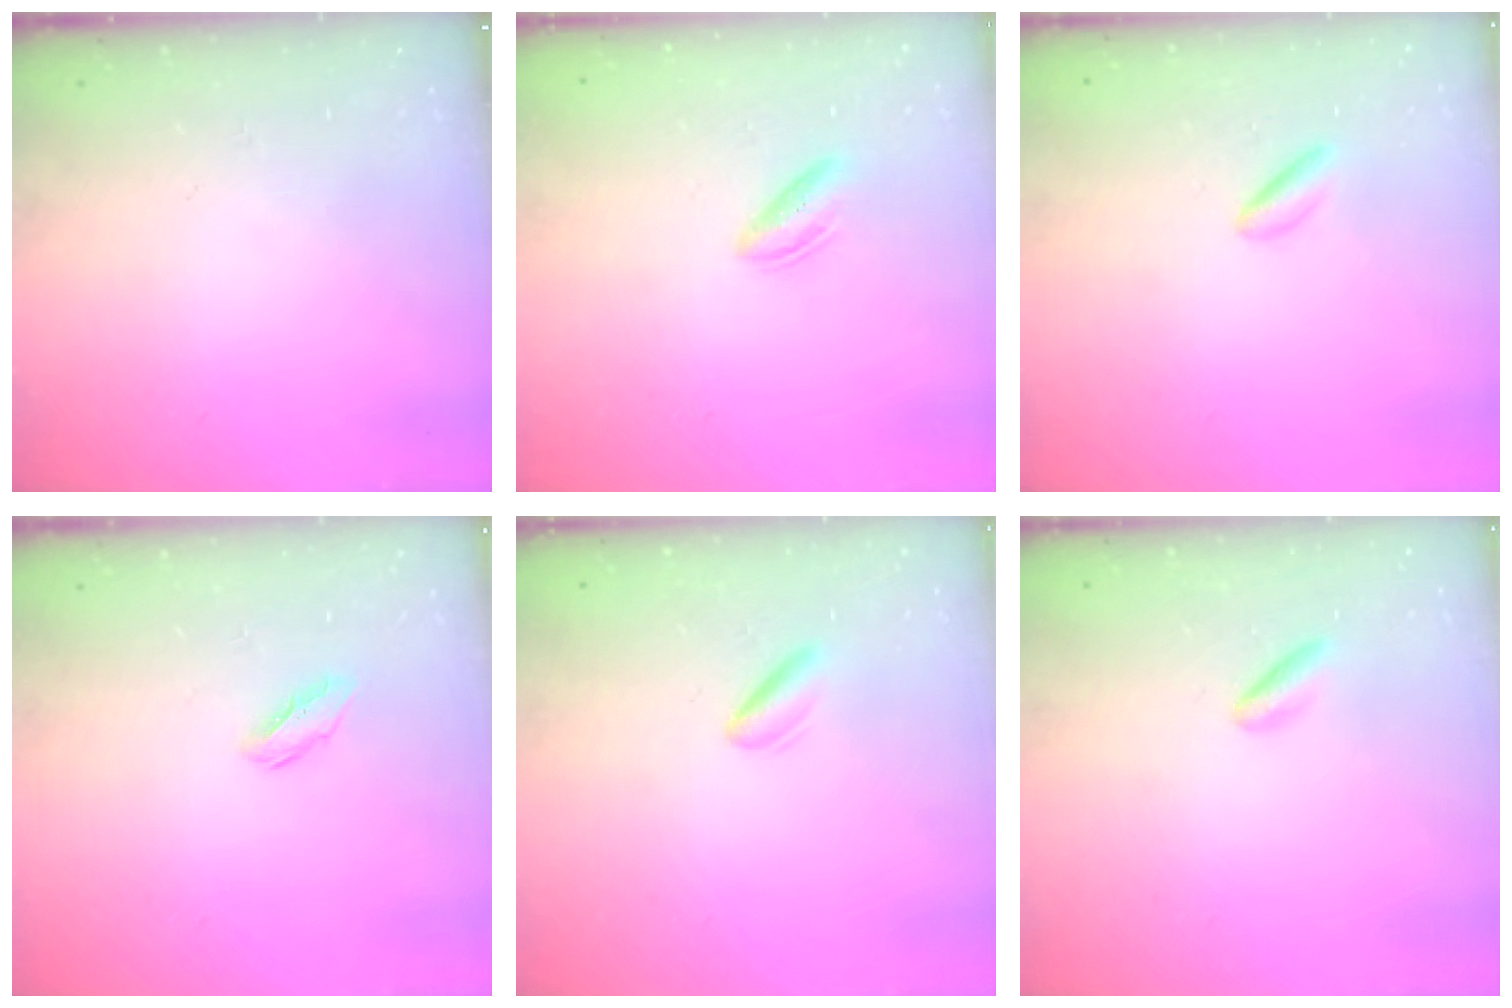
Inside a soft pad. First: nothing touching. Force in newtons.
{"total": 3.7, "press": 3.5, "slide": 1.1}
{"total": 1.5, "press": 1.3, "slide": 0.7}
{"total": 2.2, "press": 2.1, "slide": 0.7}
{"total": 1.6, "press": 1.3, "slide": 1.0}
{"total": 1.2, "press": 1.0, "slide": 0.6}